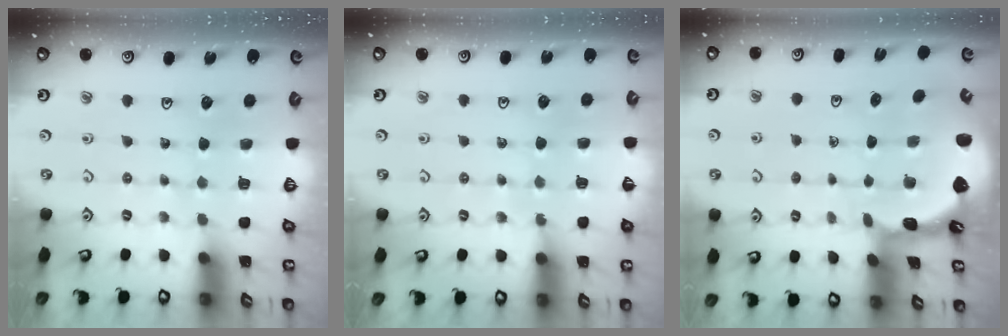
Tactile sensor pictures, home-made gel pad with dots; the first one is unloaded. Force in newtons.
{"total": 3.8, "press": 3.6, "slide": 1.1}
{"total": 1.3, "press": 1.3, "slide": 0.1}